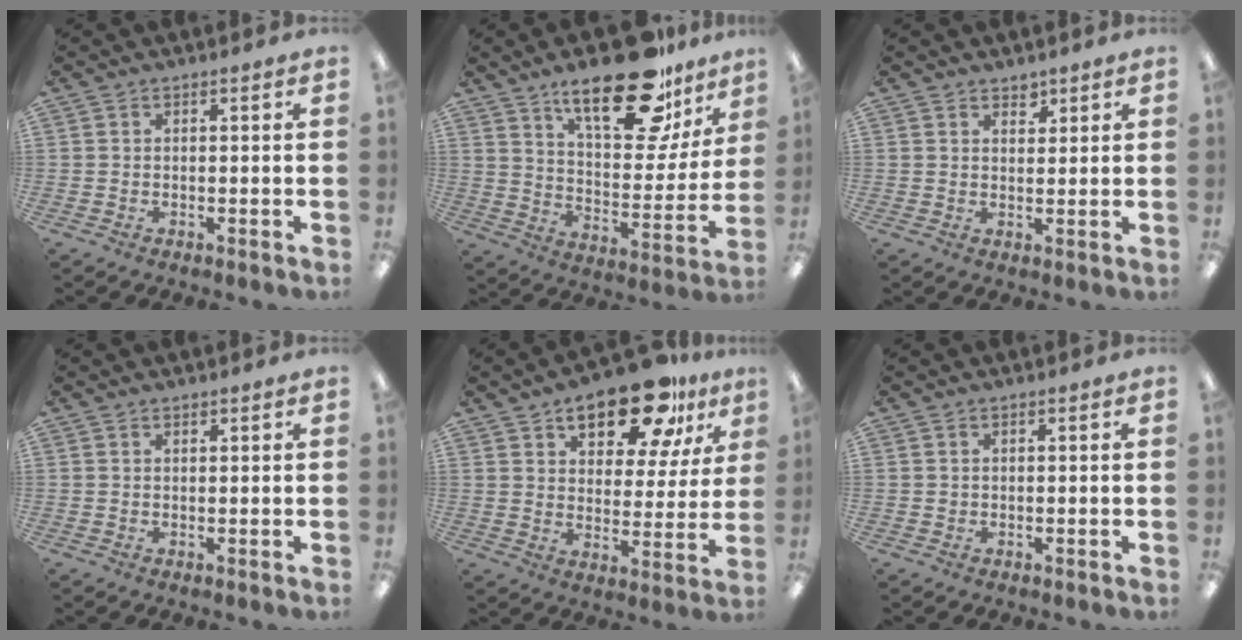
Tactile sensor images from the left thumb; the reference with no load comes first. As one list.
[{"total": 24.2, "force": [16.0, 9.9, 15.2], "torque": [-0.222, -0.088, 0.266]}, {"total": 2.5, "force": [2.2, 1.2, 0.4], "torque": [0.007, -0.014, 0.039]}, {"total": 0.8, "force": [0.8, 0.2, 0.2], "torque": [-0.004, -0.001, 0.015]}, {"total": 17.0, "force": [11.5, 7.4, 10.0], "torque": [-0.146, -0.055, 0.193]}, {"total": 0.6, "force": [0.3, 0.5, 0.0], "torque": [-0.002, 0.003, 0.005]}]